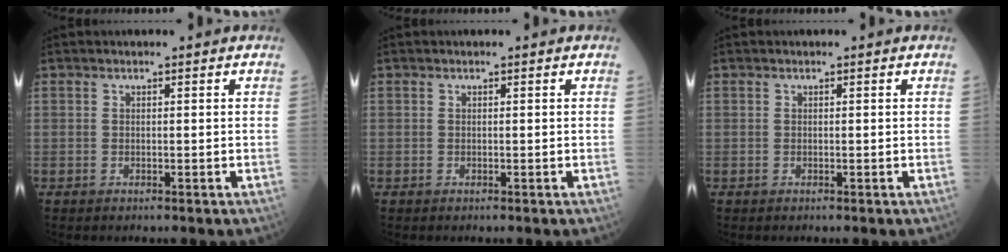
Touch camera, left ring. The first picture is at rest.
{"total": 0.0}
{"total": 0.0}